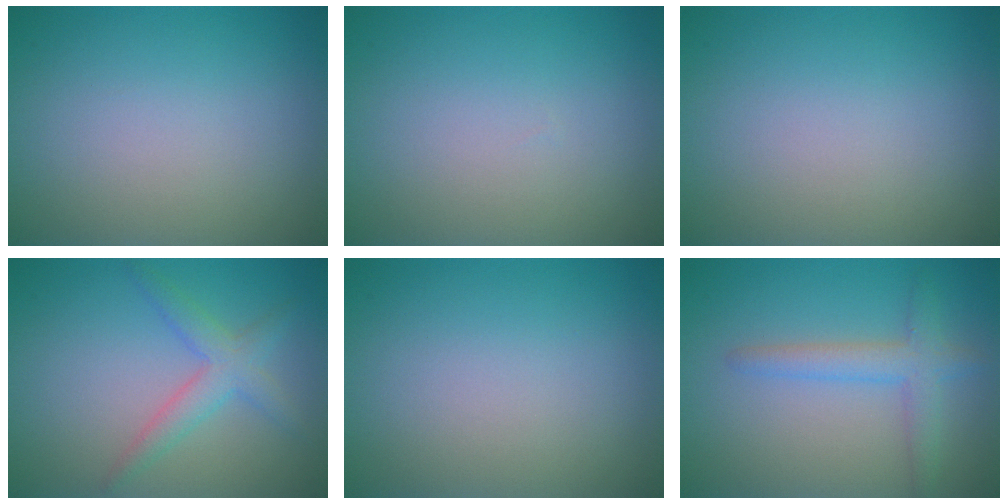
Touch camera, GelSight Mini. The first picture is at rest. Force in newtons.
{"total": 0.0}
{"total": 0.0}
{"total": 2.9, "press": 2.9, "slide": 0.1}
{"total": 0.0}
{"total": 2.8, "press": 2.8, "slide": 0.2}